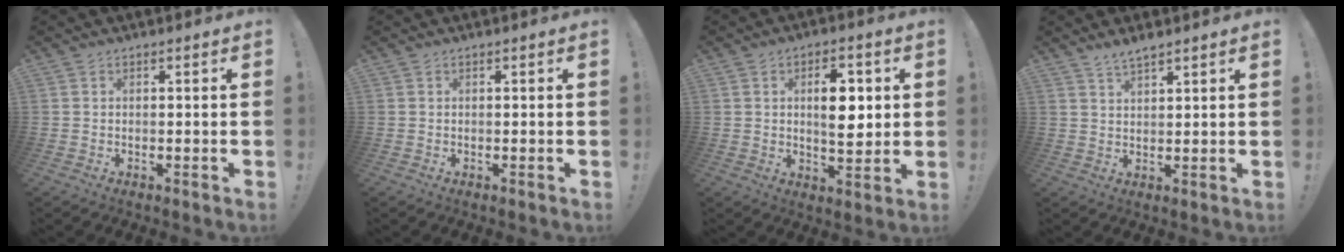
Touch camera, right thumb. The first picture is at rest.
{"total": 0.0}
{"total": 9.2, "force": [1.8, 4.9, 7.6], "torque": [-0.096, -0.003, 0.024]}
{"total": 3.5, "force": [3.0, 0.5, 1.7], "torque": [-0.036, -0.017, 0.055]}